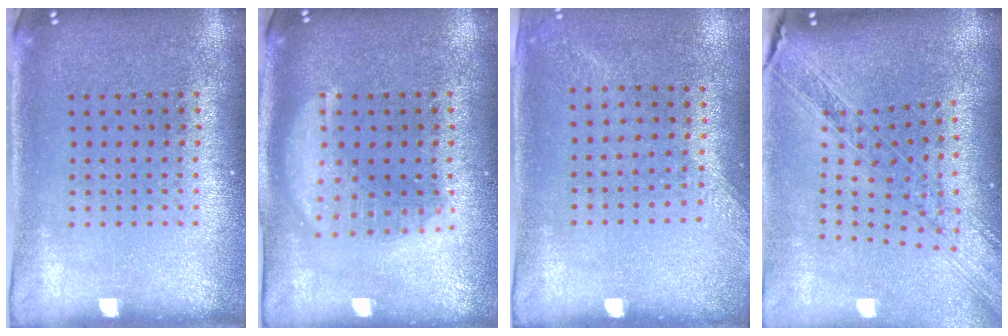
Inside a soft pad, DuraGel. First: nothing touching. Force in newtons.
{"total": 2.1, "press": 2.1, "slide": 0.1}
{"total": 1.3, "press": 1.1, "slide": 0.7}
{"total": 1.7, "press": 1.5, "slide": 0.8}